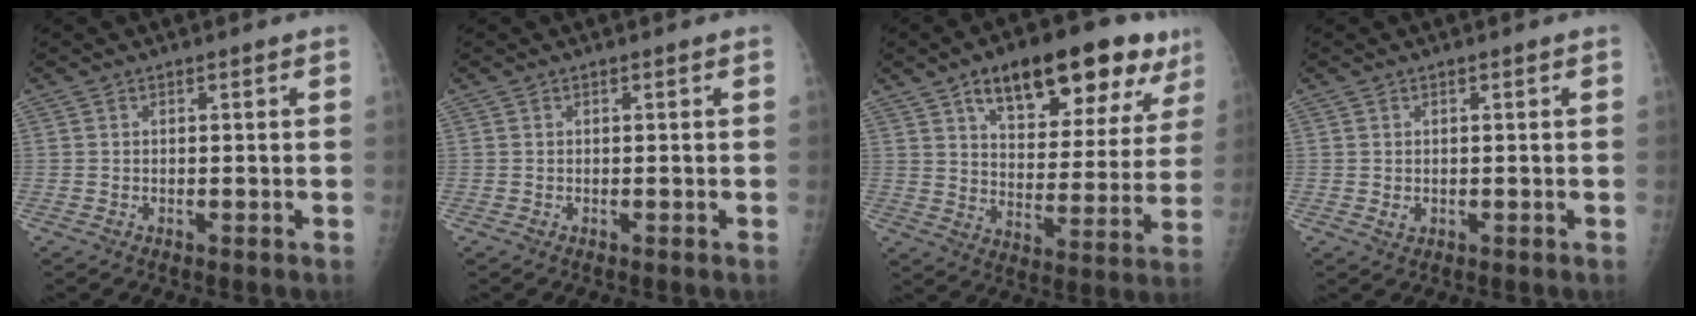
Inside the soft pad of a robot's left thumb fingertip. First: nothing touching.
{"total": 0.0}
{"total": 22.8, "force": [13.4, 9.7, 15.7], "torque": [-0.180, -0.022, 0.198]}
{"total": 1.1, "force": [0.0, 0.9, 0.6], "torque": [-0.008, -0.001, 0.004]}